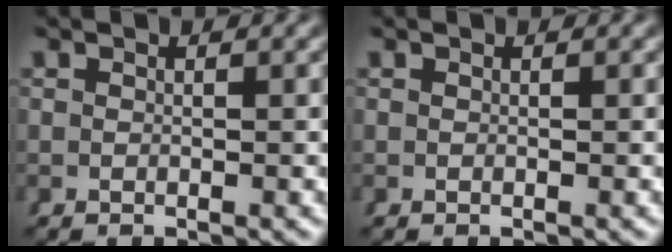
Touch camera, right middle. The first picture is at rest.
{"total": 0.0}